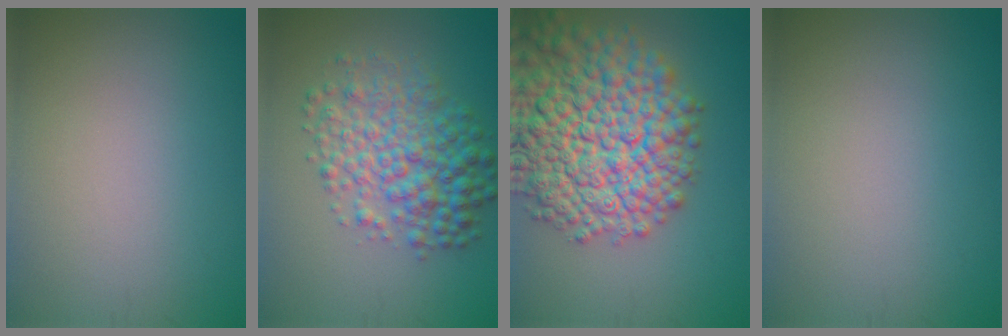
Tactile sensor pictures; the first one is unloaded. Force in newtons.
{"total": 6.2, "press": 6.2, "slide": 0.0}
{"total": 13.5, "press": 13.5, "slide": 0.6}
{"total": 0.0}